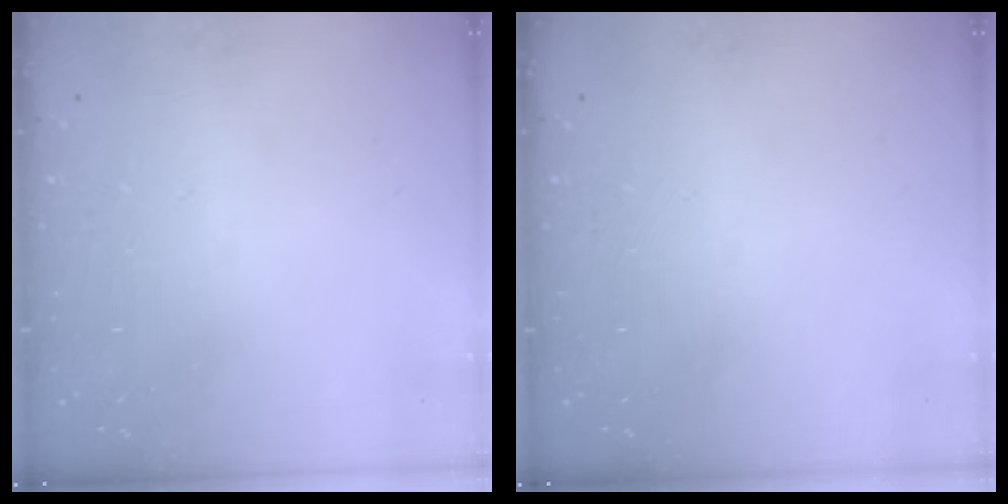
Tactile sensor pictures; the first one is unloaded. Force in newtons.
{"total": 0.0}